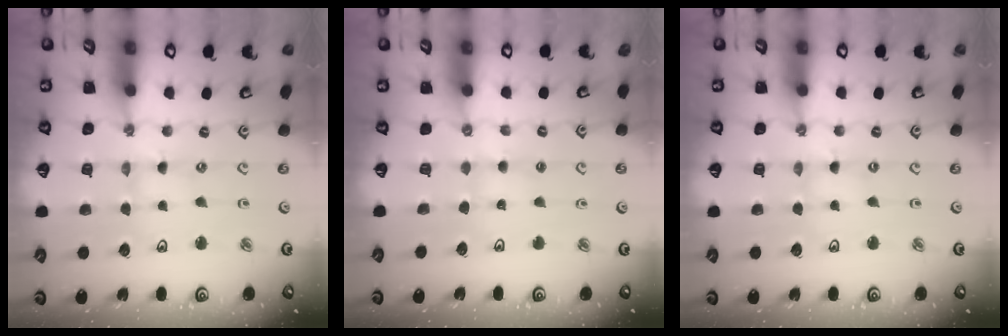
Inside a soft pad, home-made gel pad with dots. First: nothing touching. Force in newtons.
{"total": 3.1, "press": 3.1, "slide": 0.4}
{"total": 0.0}